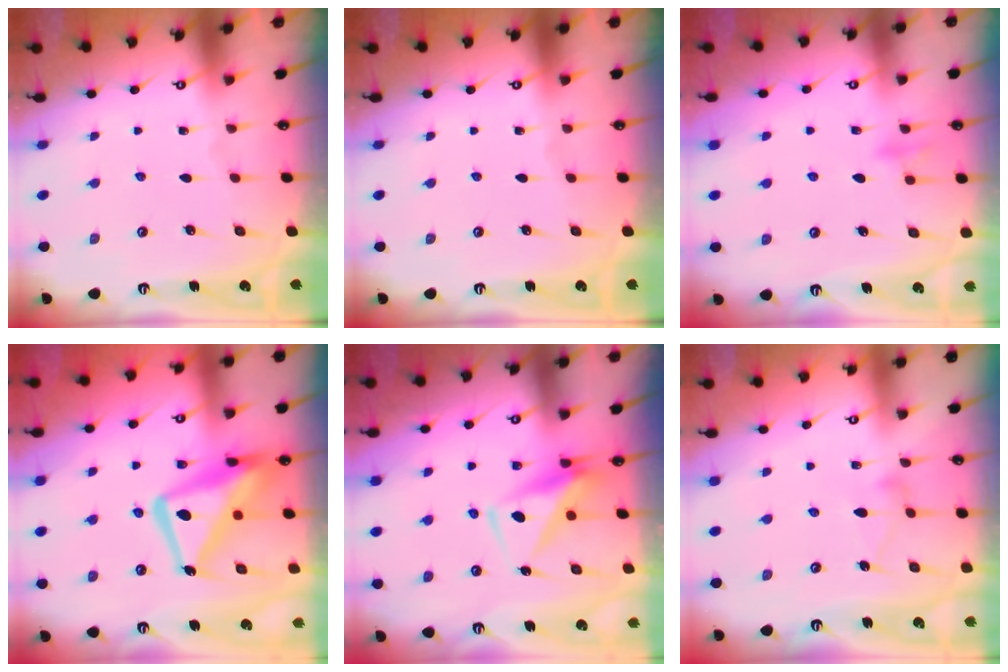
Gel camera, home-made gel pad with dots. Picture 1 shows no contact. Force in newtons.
{"total": 0.0}
{"total": 8.2, "press": 8.2, "slide": 0.6}
{"total": 15.8, "press": 15.8, "slide": 1.6}
{"total": 8.7, "press": 8.6, "slide": 1.4}
{"total": 7.2, "press": 7.2, "slide": 0.4}